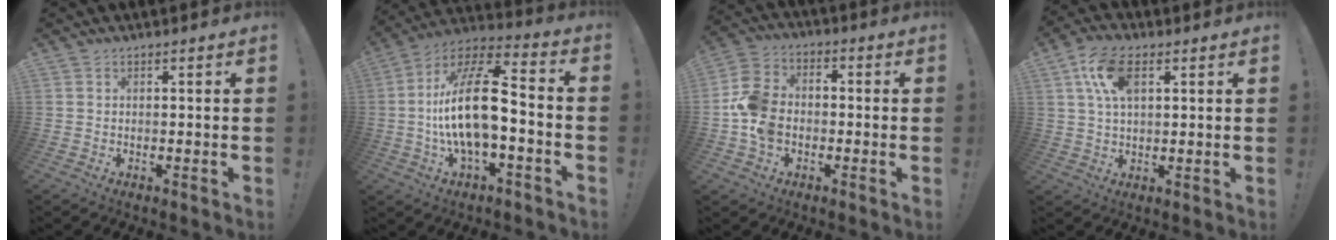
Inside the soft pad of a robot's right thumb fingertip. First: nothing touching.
{"total": 19.6, "force": [-2.4, 7.9, 17.8], "torque": [-0.332, 0.012, -0.043]}
{"total": 11.9, "force": [-3.7, 8.9, 6.9], "torque": [-0.138, 0.030, -0.066]}
{"total": 10.6, "force": [4.0, 6.0, 7.8], "torque": [-0.141, 0.003, 0.076]}